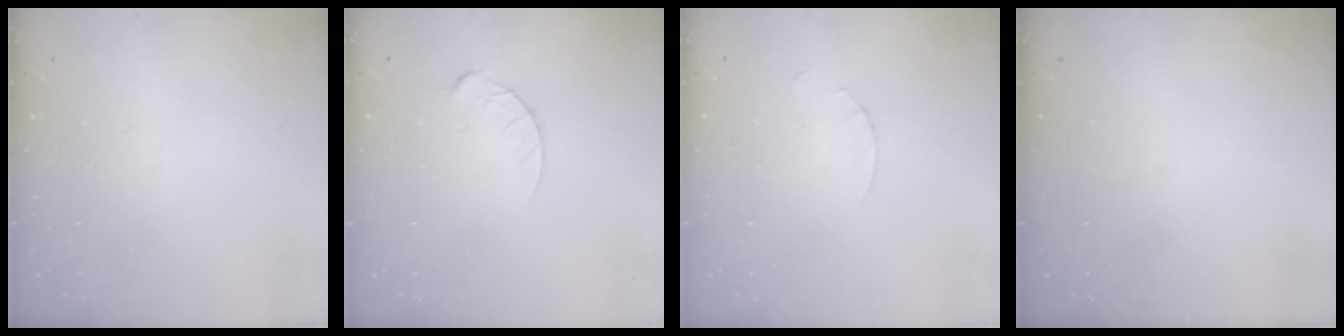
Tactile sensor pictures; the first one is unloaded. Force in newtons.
{"total": 5.7, "press": 5.7, "slide": 0.5}
{"total": 2.7, "press": 2.7, "slide": 0.3}
{"total": 0.0}